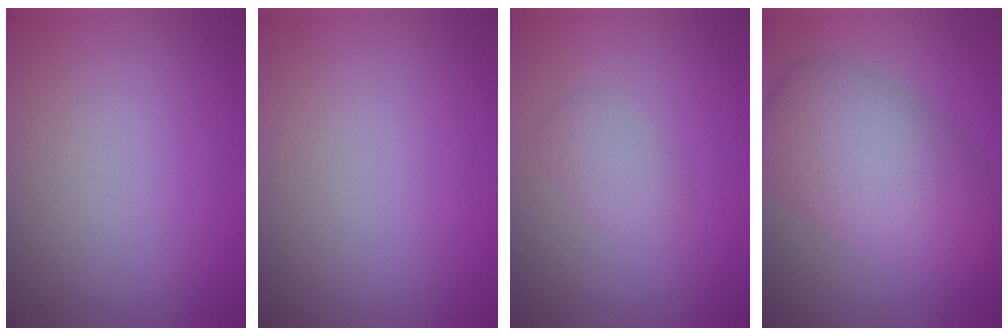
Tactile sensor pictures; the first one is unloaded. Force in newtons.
{"total": 0.0}
{"total": 1.7, "press": 1.7, "slide": 0.1}
{"total": 8.7, "press": 8.7, "slide": 0.1}